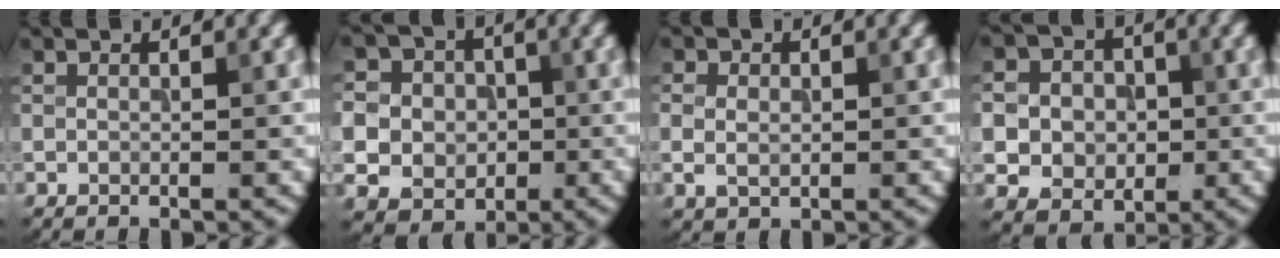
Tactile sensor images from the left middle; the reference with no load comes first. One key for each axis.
{"total": 10.3, "fx": -0.9, "fy": 9.9, "fz": 2.9, "tx": -0.090, "ty": 0.003, "tz": -0.026}
{"total": 2.3, "fx": 0.0, "fy": 1.8, "fz": 1.5, "tx": -0.025, "ty": 0.001, "tz": 0.000}
{"total": 9.2, "fx": -0.3, "fy": 8.6, "fz": 3.3, "tx": -0.086, "ty": 0.017, "tz": -0.013}